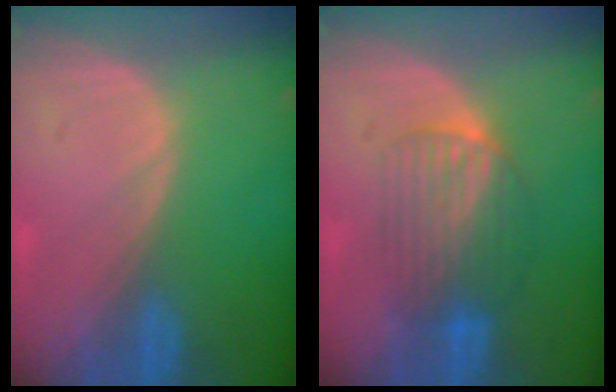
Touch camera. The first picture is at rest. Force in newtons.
{"total": 6.4, "press": 6.3, "slide": 1.1}